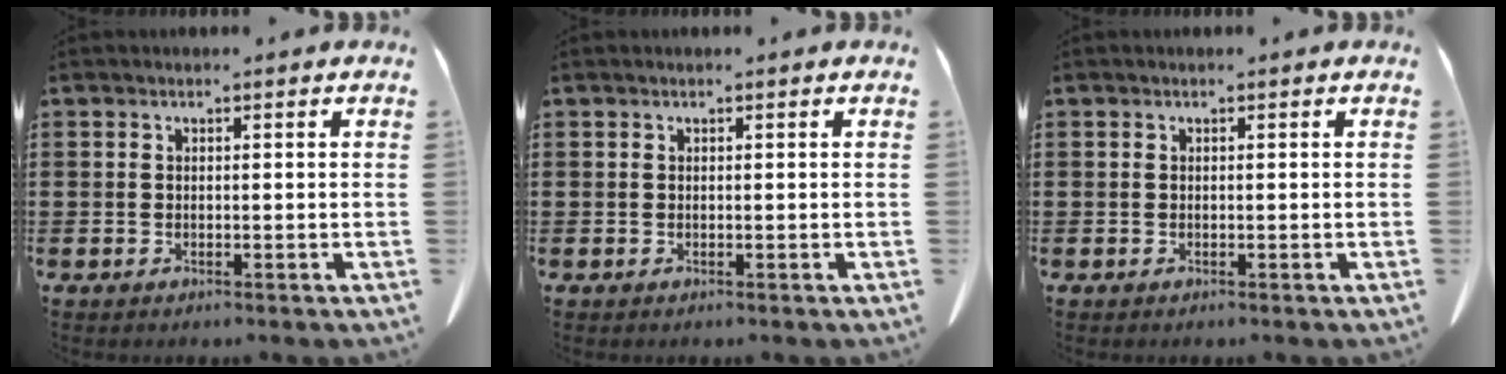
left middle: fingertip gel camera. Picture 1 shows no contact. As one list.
[{"total": 0.0}, {"total": 0.0}]